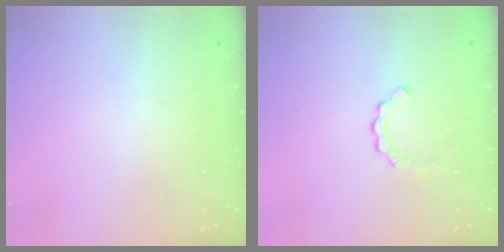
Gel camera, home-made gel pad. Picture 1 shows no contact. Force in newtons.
{"total": 2.7, "press": 2.6, "slide": 0.3}